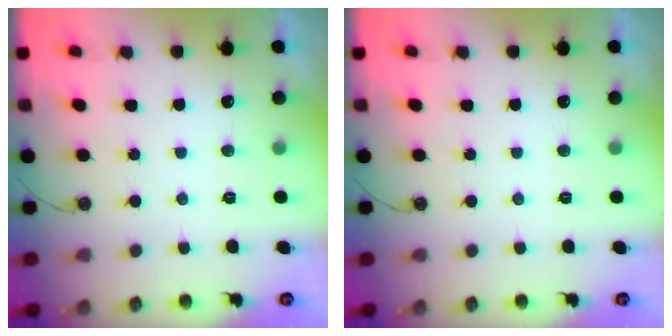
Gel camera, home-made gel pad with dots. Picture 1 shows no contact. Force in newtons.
{"total": 0.0}